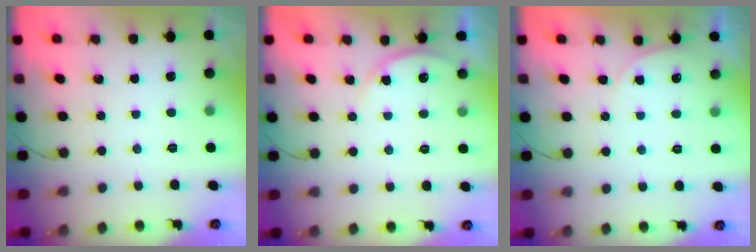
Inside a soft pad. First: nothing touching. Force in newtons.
{"total": 3.6, "press": 3.4, "slide": 1.2}
{"total": 3.6, "press": 3.6, "slide": 0.5}